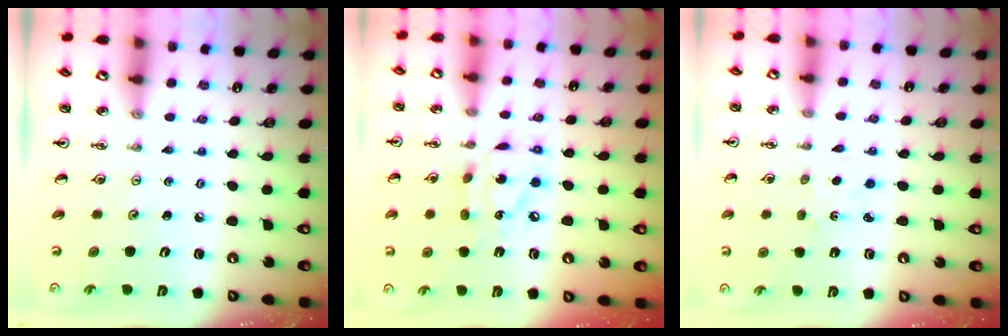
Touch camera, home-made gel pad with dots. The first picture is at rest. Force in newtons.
{"total": 11.1, "press": 11.1, "slide": 0.7}
{"total": 1.4, "press": 1.4, "slide": 0.2}